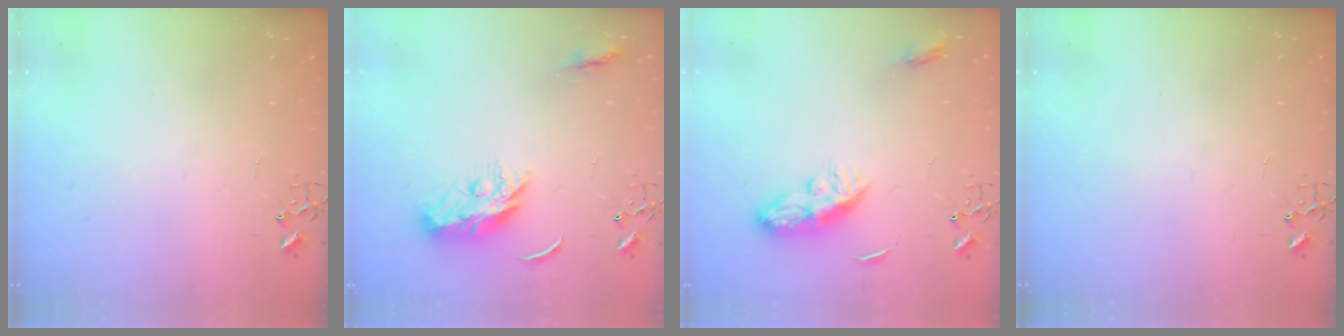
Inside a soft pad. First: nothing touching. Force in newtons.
{"total": 10.2, "press": 10.2, "slide": 0.1}
{"total": 8.8, "press": 8.8, "slide": 0.0}
{"total": 0.0}